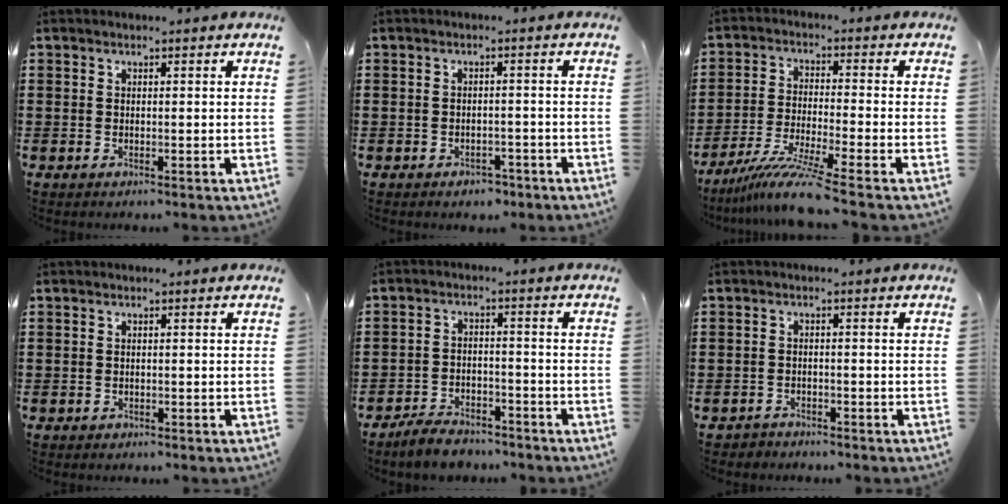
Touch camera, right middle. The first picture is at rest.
{"total": 2.3, "force": [-2.1, 0.8, 0.0], "torque": [-0.009, 0.004, -0.046]}
{"total": 8.4, "force": [-6.9, -0.2, 4.9], "torque": [-0.099, -0.014, -0.134]}
{"total": 1.0, "force": [-0.8, 0.5, 0.1], "torque": [-0.005, 0.001, -0.019]}
{"total": 5.0, "force": [-4.8, 1.1, 1.0], "torque": [-0.025, 0.010, -0.098]}
{"total": 2.3, "force": [-2.3, 0.6, -0.2], "torque": [-0.004, 0.001, -0.051]}